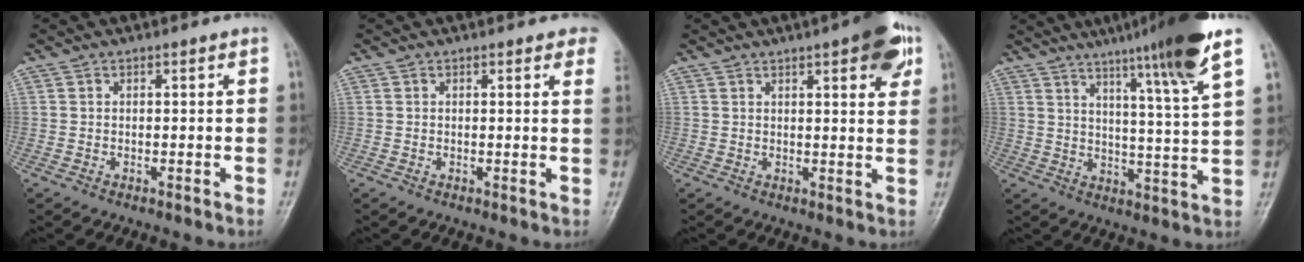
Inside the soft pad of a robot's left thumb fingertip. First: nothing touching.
{"total": 3.6, "force": [2.8, 1.2, 2.0], "torque": [-0.006, -0.005, 0.016]}
{"total": 9.5, "force": [4.8, 2.7, 7.7], "torque": [-0.074, -0.013, 0.058]}
{"total": 15.8, "force": [10.2, -0.6, 12.1], "torque": [-0.179, -0.042, 0.145]}